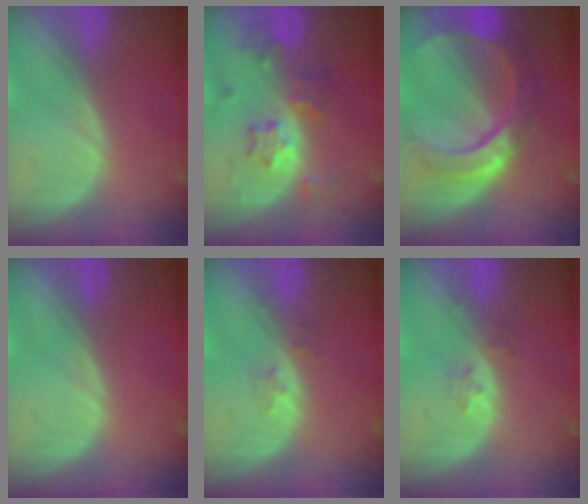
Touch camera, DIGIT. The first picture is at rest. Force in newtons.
{"total": 5.8, "press": 5.8, "slide": 0.8}
{"total": 8.5, "press": 8.5, "slide": 0.5}
{"total": 0.0}
{"total": 1.9, "press": 1.4, "slide": 1.2}
{"total": 2.1, "press": 1.8, "slide": 1.2}